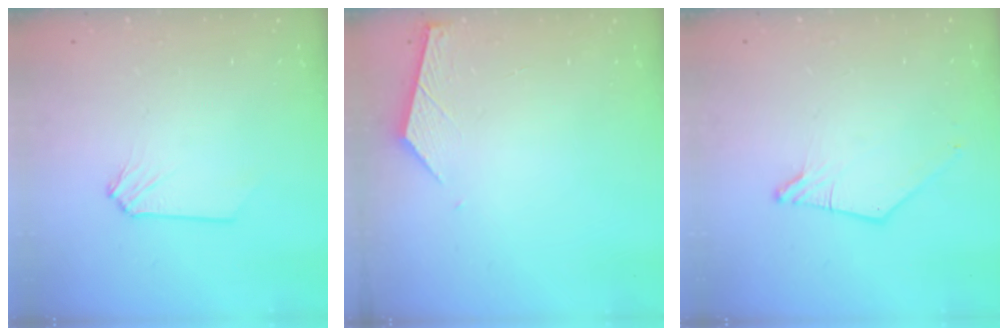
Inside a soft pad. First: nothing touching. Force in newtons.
{"total": 3.5, "press": 3.4, "slide": 0.3}
{"total": 1.8, "press": 1.7, "slide": 0.3}